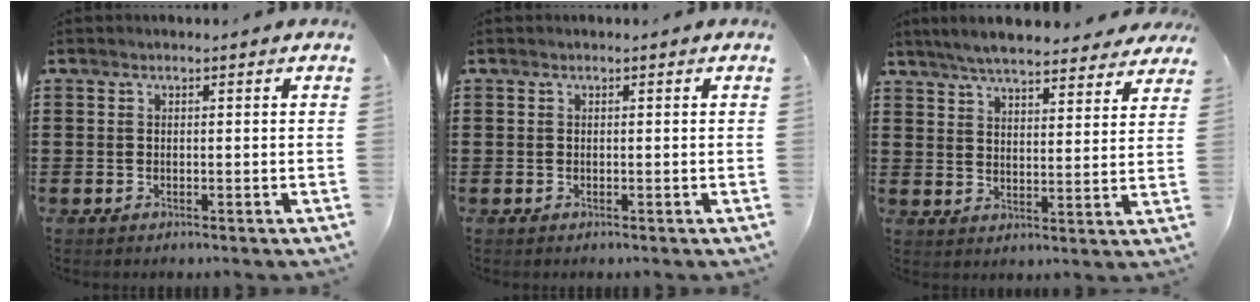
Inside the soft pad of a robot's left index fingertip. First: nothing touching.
{"total": 0.0}
{"total": 6.3, "force": [5.9, 0.5, 2.0], "torque": [-0.061, -0.023, 0.108]}